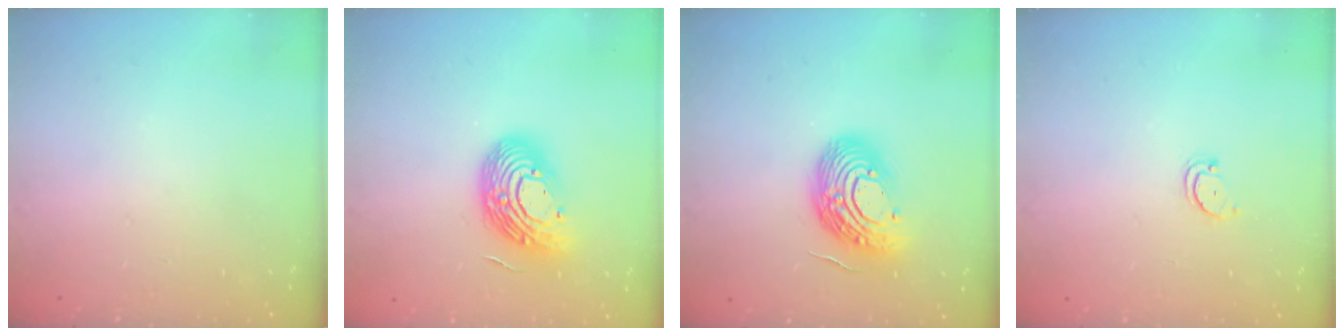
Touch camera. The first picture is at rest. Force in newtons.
{"total": 15.3, "press": 15.2, "slide": 1.1}
{"total": 15.0, "press": 14.9, "slide": 1.5}
{"total": 2.3, "press": 2.3, "slide": 0.2}